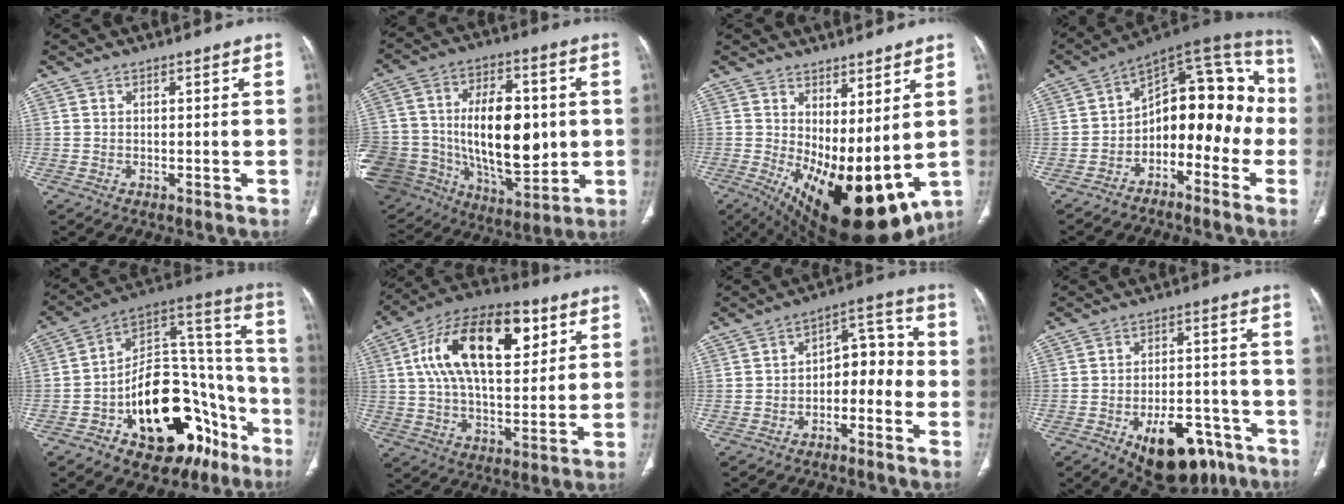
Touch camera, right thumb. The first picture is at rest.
{"total": 33.6, "force": [-1.9, 21.9, 25.4], "torque": [-0.521, 0.019, -0.007]}
{"total": 19.3, "force": [0.2, 8.4, 17.4], "torque": [-0.279, -0.035, 0.031]}
{"total": 17.3, "force": [-3.8, 10.7, 13.1], "torque": [-0.121, 0.091, -0.065]}
{"total": 31.3, "force": [-13.2, 17.0, 22.7], "torque": [-0.260, 0.099, -0.186]}
{"total": 22.3, "force": [7.2, 11.1, 17.9], "torque": [-0.288, 0.003, 0.114]}
{"total": 9.0, "force": [-2.7, 5.8, 6.3], "torque": [-0.050, 0.052, -0.050]}
{"total": 17.0, "force": [-9.6, 8.8, 10.9], "torque": [-0.112, 0.058, -0.129]}